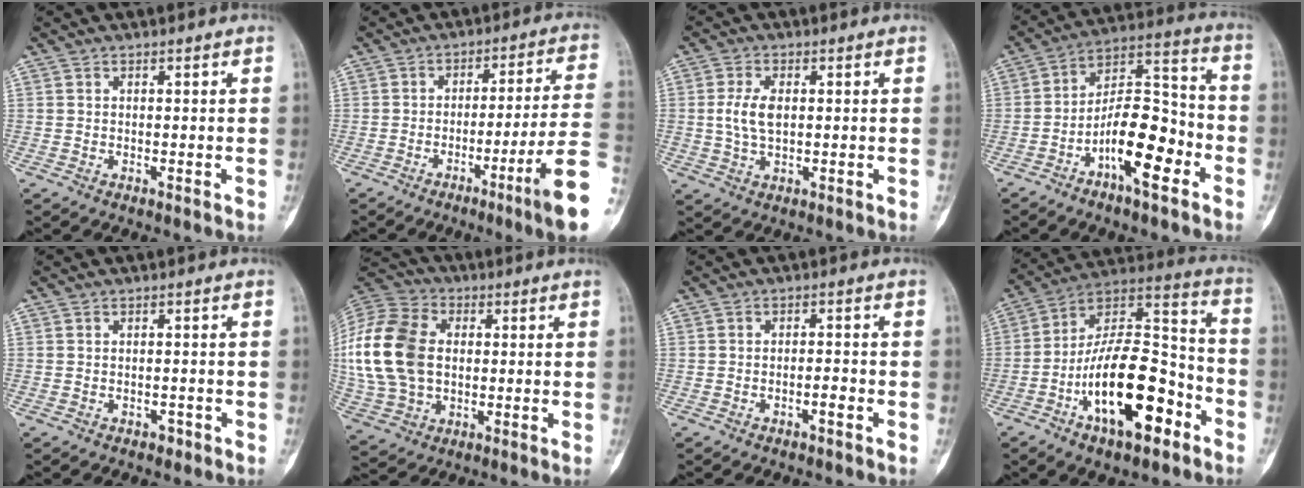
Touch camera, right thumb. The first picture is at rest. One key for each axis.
{"total": 14.0, "fx": -5.7, "fy": -0.7, "fz": 12.8, "tx": -0.187, "ty": 0.016, "tz": -0.088}
{"total": 5.5, "fx": 0.5, "fy": 3.0, "fz": 4.5, "tx": -0.096, "ty": 0.000, "tz": 0.009}
{"total": 14.7, "fx": -6.5, "fy": 5.9, "fz": 11.8, "tx": -0.182, "ty": 0.065, "tz": -0.112}
{"total": 1.2, "fx": -0.8, "fy": 0.7, "fz": 0.5, "tx": -0.005, "ty": 0.005, "tz": -0.012}
{"total": 20.2, "fx": 1.2, "fy": 14.2, "fz": 14.3, "tx": -0.308, "ty": 0.012, "tz": 0.024}
{"total": 2.2, "fx": -1.2, "fy": 0.7, "fz": 1.7, "tx": -0.026, "ty": 0.014, "tz": -0.019}
{"total": 22.5, "fx": -9.1, "fy": 9.9, "fz": 18.1, "tx": -0.283, "ty": 0.076, "tz": -0.147}